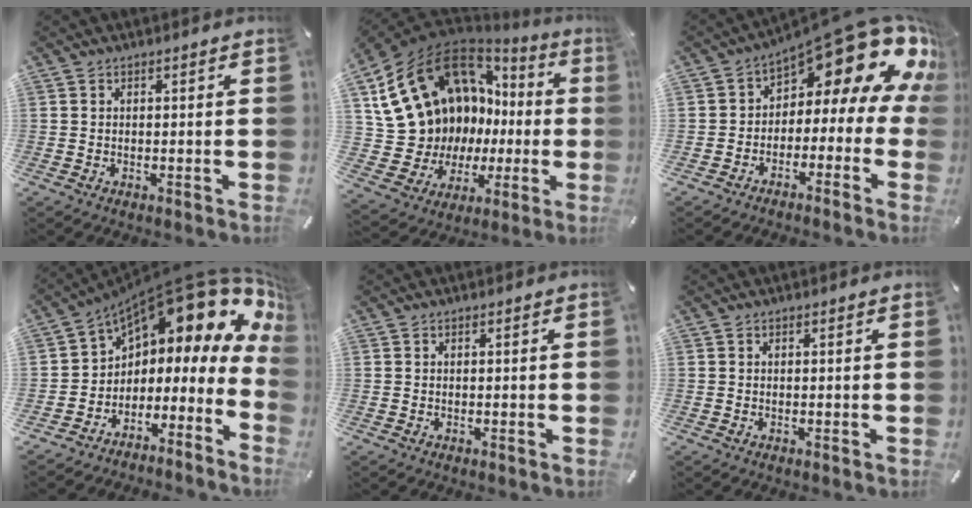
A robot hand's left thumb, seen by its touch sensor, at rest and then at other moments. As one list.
[{"total": 19.2, "force": [7.6, 15.1, 9.0], "torque": [-0.183, -0.072, 0.185]}, {"total": 17.3, "force": [9.8, 7.7, 12.0], "torque": [-0.166, -0.078, 0.160]}, {"total": 16.9, "force": [12.0, 6.8, 9.7], "torque": [-0.142, -0.099, 0.199]}, {"total": 0.0}, {"total": 0.0}]